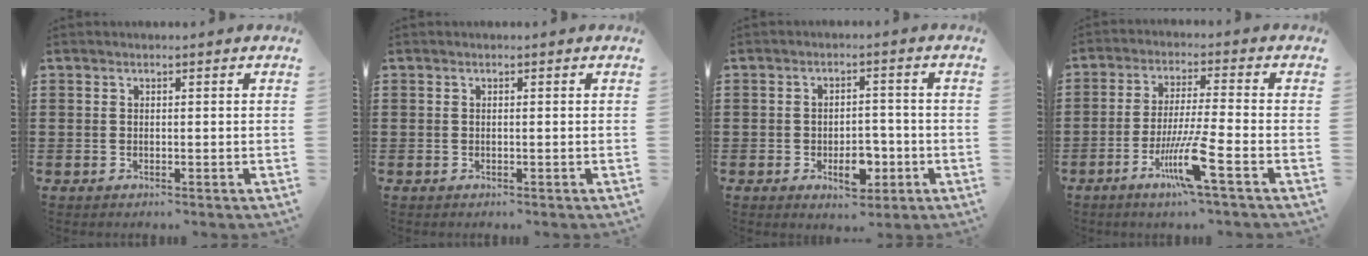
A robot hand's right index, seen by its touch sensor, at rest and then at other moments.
{"total": 0.0}
{"total": 6.0, "force": [-2.2, 3.3, 4.4], "torque": [-0.063, 0.009, -0.037]}
{"total": 8.7, "force": [-4.3, -0.1, 7.5], "torque": [-0.148, -0.013, -0.082]}